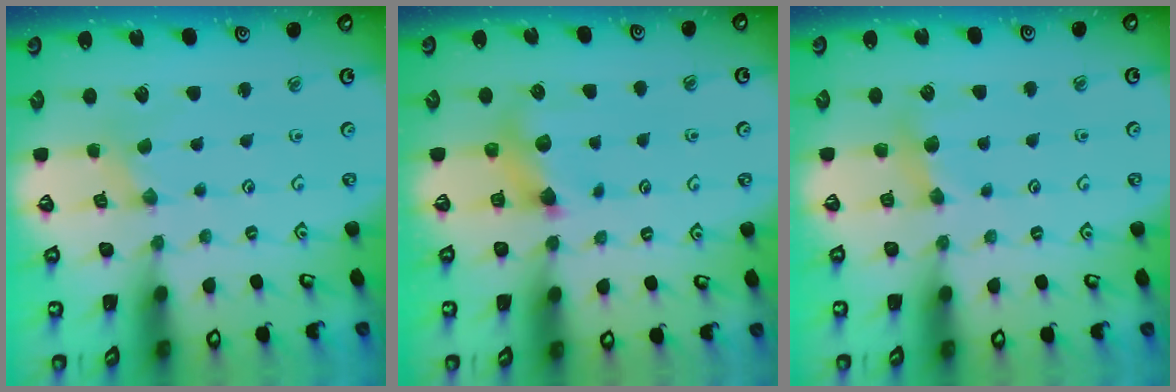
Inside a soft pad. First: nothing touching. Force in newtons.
{"total": 6.5, "press": 6.5, "slide": 0.2}
{"total": 5.9, "press": 5.9, "slide": 0.9}